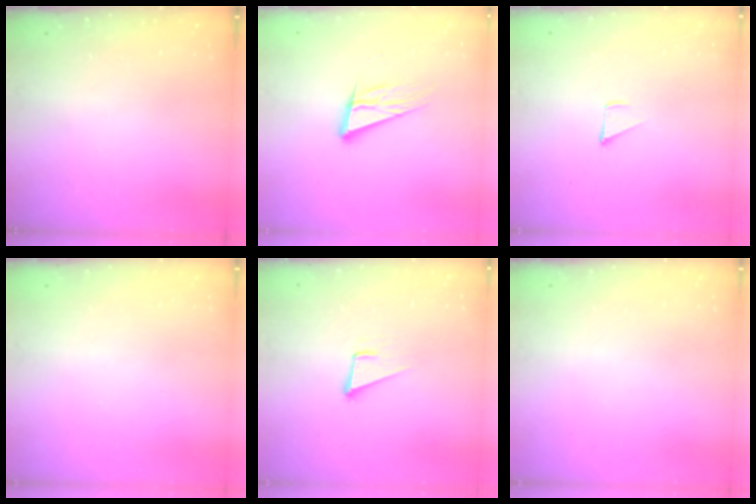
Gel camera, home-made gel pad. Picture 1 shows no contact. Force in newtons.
{"total": 13.6, "press": 13.1, "slide": 3.6}
{"total": 1.8, "press": 1.7, "slide": 0.1}
{"total": 0.0}
{"total": 3.7, "press": 2.9, "slide": 2.2}
{"total": 0.0}